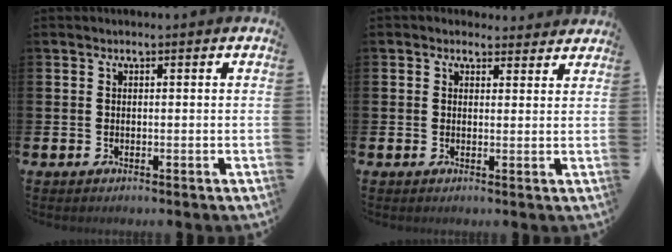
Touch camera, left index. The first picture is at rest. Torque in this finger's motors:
{"motor_torque": [1.01, -1.13, 0.31, 0.01]}